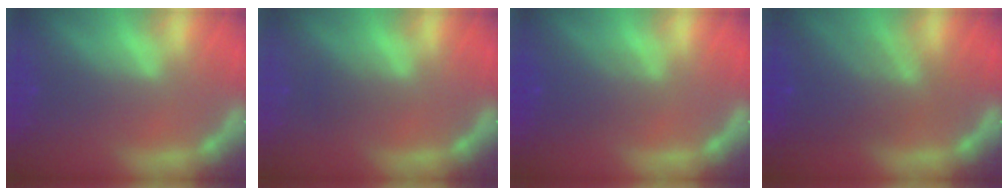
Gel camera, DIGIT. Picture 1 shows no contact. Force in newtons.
{"total": 1.0}
{"total": 3.1}
{"total": 6.5}